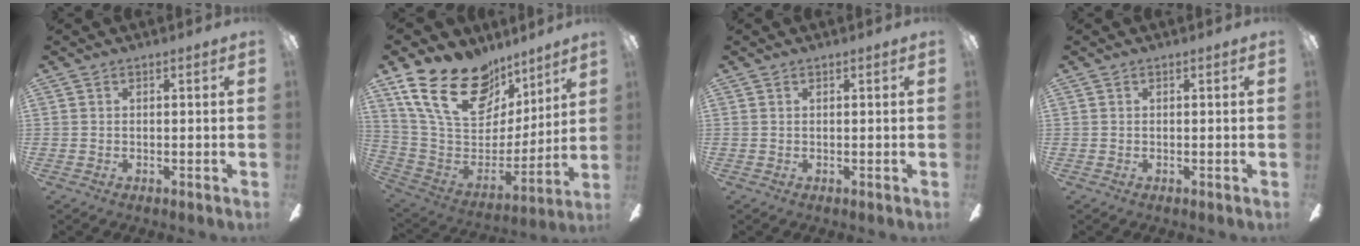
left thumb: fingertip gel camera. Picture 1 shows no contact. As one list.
[{"total": 25.2, "force": [14.9, 14.7, 14.0], "torque": [-0.243, -0.082, 0.280]}, {"total": 0.0}, {"total": 0.0}]